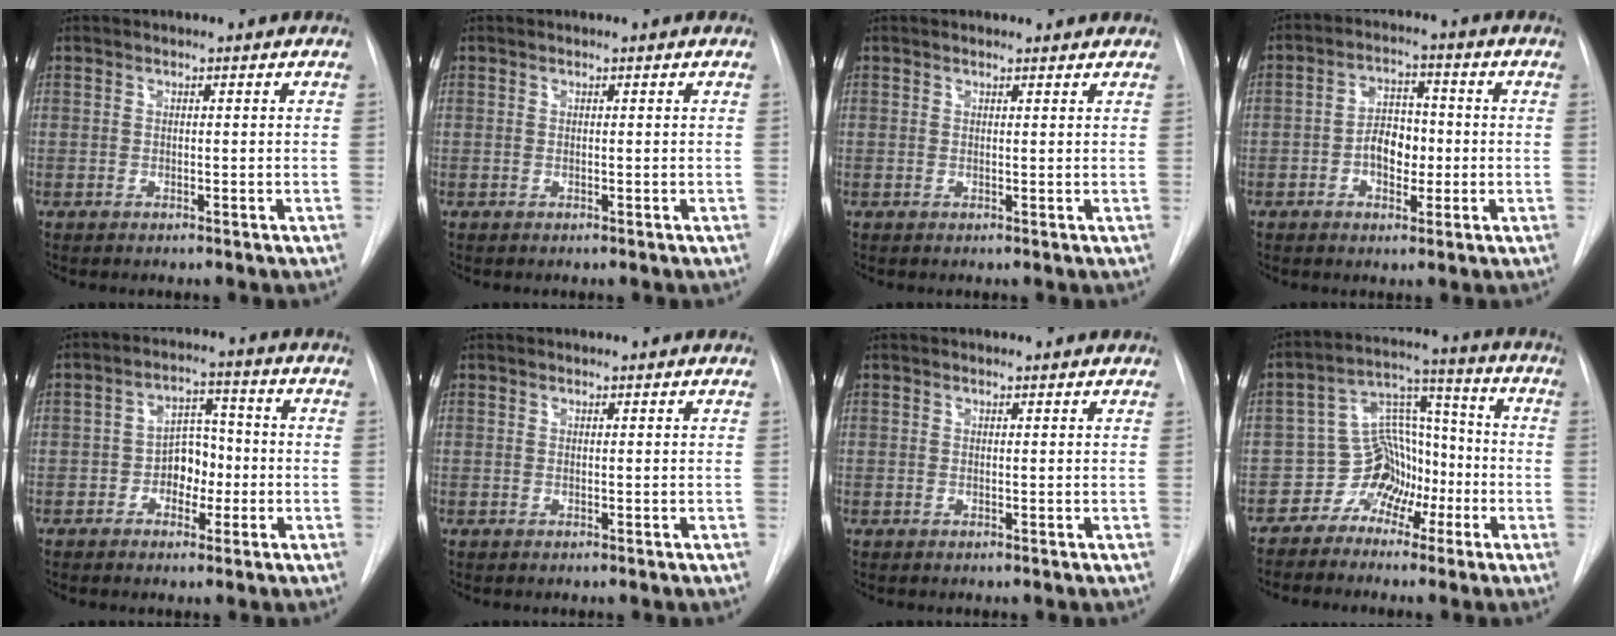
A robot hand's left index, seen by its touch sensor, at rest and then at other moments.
{"total": 0.0}
{"total": 2.3, "force": [2.2, 0.7, 0.4], "torque": [-0.009, 0.010, 0.020]}
{"total": 5.7, "force": [-1.1, 3.6, 4.2], "torque": [-0.073, 0.018, -0.018]}
{"total": 5.6, "force": [-1.5, 3.8, 3.8], "torque": [-0.057, 0.020, -0.027]}
{"total": 0.8, "force": [0.8, 0.2, 0.0], "torque": [-0.005, 0.011, 0.014]}
{"total": 1.7, "force": [1.6, 0.4, 0.3], "torque": [-0.012, 0.010, 0.016]}
{"total": 8.0, "force": [-4.2, 6.5, 2.3], "torque": [-0.034, 0.041, -0.072]}